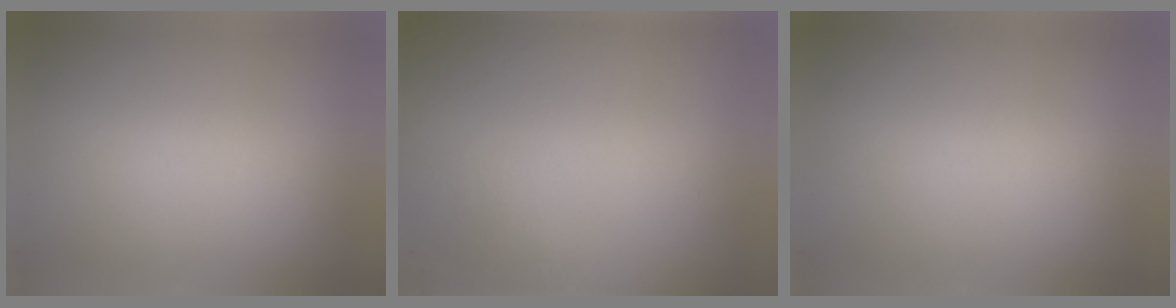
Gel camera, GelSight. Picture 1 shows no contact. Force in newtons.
{"total": 8.4}
{"total": 0.0}